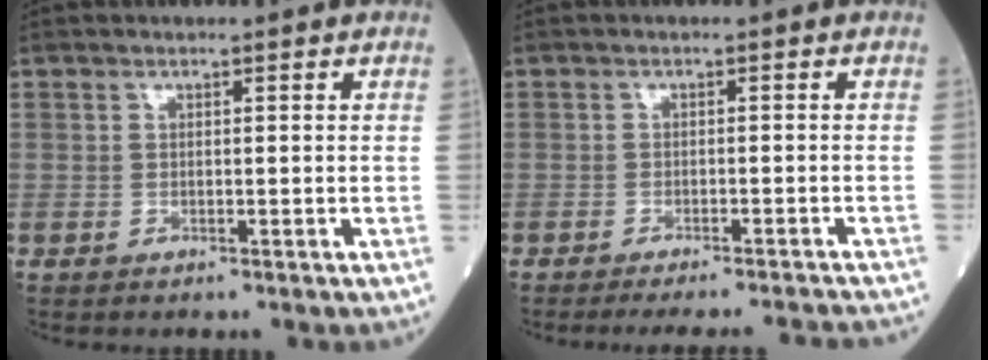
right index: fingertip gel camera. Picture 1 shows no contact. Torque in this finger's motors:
{"motor_torque": [-0.28, -0.42, 0.04, 0.02]}